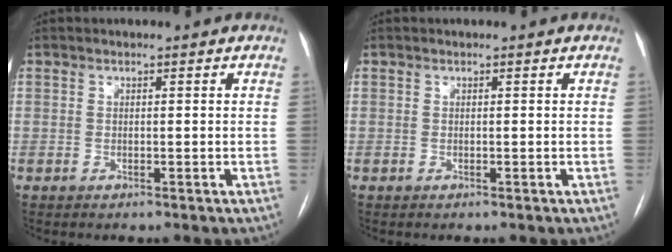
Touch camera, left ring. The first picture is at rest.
{"total": 0.0}